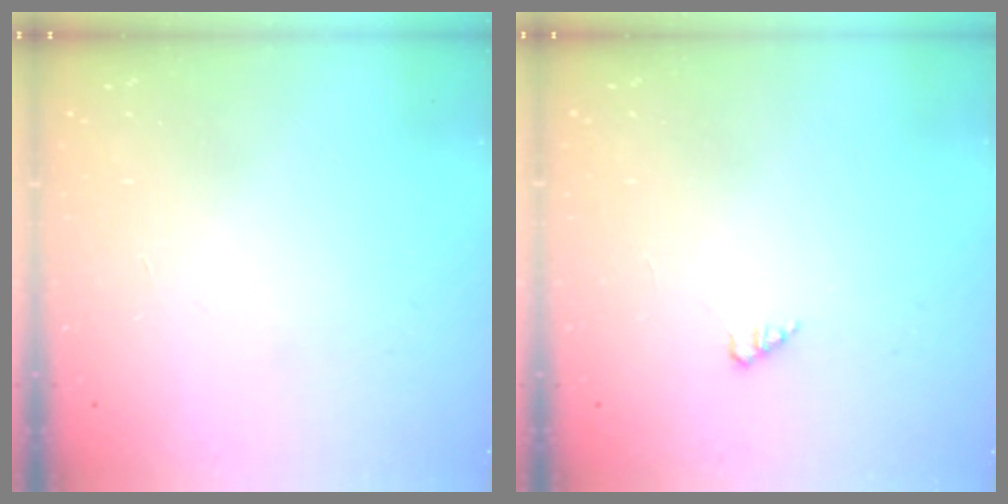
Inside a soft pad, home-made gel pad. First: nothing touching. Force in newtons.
{"total": 0.9, "press": 0.9, "slide": 0.2}